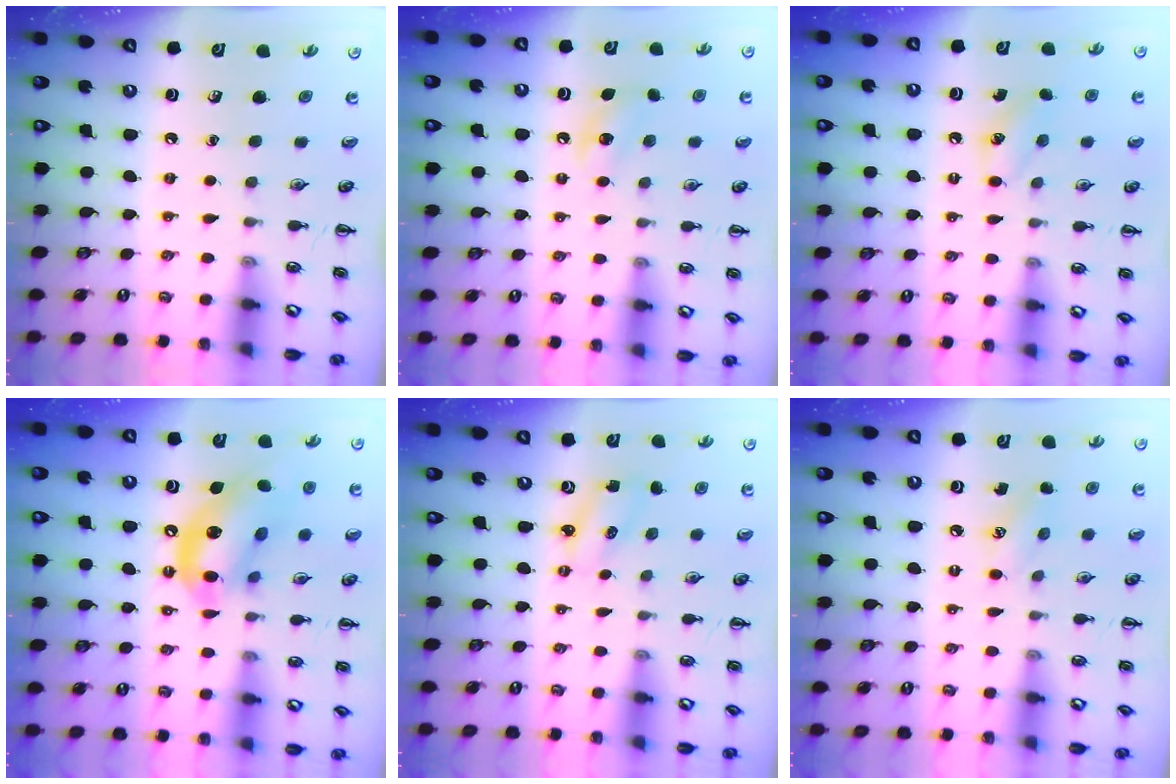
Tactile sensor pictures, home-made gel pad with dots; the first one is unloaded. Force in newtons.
{"total": 7.3, "press": 7.1, "slide": 1.8}
{"total": 7.6, "press": 7.3, "slide": 1.9}
{"total": 13.5, "press": 13.1, "slide": 3.5}
{"total": 2.0, "press": 1.9, "slide": 0.6}
{"total": 6.1, "press": 5.9, "slide": 1.7}